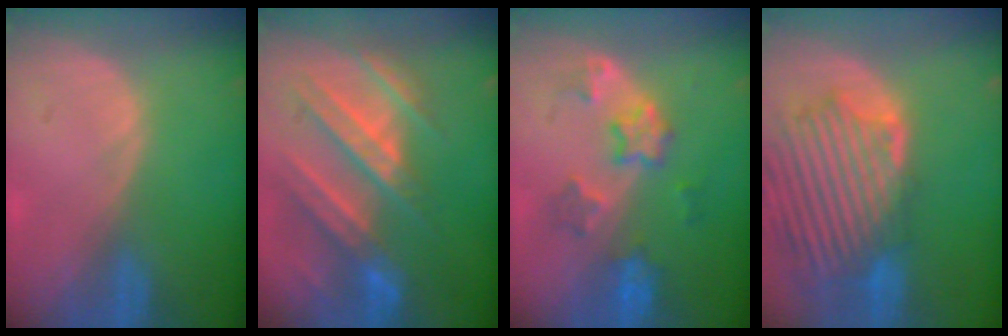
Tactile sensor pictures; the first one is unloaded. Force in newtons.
{"total": 10.1, "press": 9.6, "slide": 3.3}
{"total": 5.8, "press": 5.8, "slide": 0.2}
{"total": 13.4, "press": 11.6, "slide": 6.6}